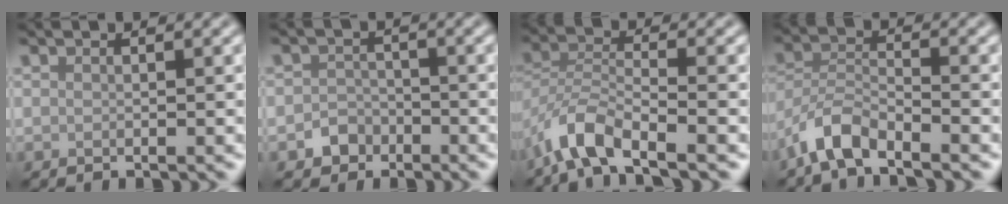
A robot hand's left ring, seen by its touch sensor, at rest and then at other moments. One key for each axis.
{"total": 2.0, "fx": -1.1, "fy": 1.7, "fz": 0.4, "tx": 0.005, "ty": 0.004, "tz": -0.024}
{"total": 5.2, "fx": -3.6, "fy": 1.7, "fz": 3.3, "tx": -0.056, "ty": 0.002, "tz": -0.079}
{"total": 4.1, "fx": -3.4, "fy": 1.1, "fz": 2.1, "tx": -0.039, "ty": 0.005, "tz": -0.076}